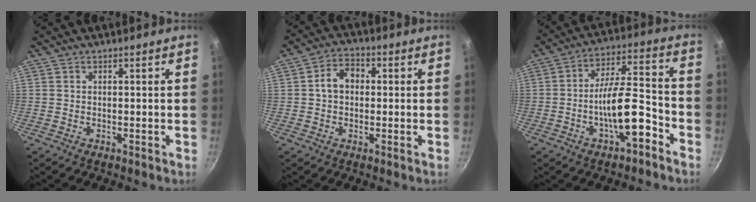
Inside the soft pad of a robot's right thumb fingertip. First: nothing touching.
{"total": 5.9, "force": [0.4, 4.5, 3.8], "torque": [-0.042, 0.018, -0.003]}
{"total": 12.4, "force": [-5.5, 4.1, 10.3], "torque": [-0.154, 0.056, -0.091]}